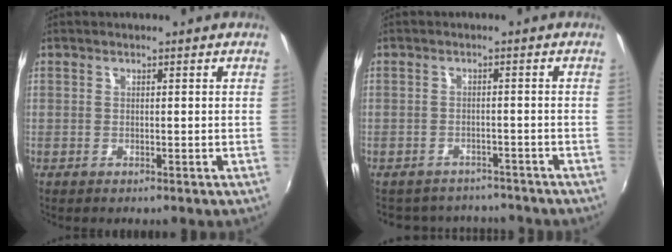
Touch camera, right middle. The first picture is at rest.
{"total": 9.3, "force": [-8.2, 3.8, 2.0], "torque": [-0.052, 0.001, -0.112]}